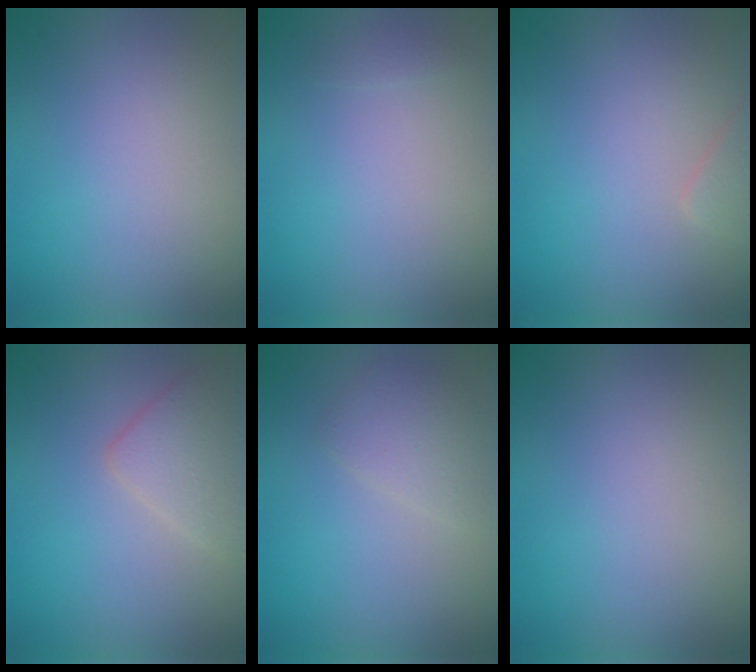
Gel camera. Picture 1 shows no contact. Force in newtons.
{"total": 0.6, "press": 0.6, "slide": 0.0}
{"total": 1.1, "press": 1.1, "slide": 0.1}
{"total": 2.8, "press": 2.8, "slide": 0.1}
{"total": 2.2, "press": 2.2, "slide": 0.0}
{"total": 0.0}